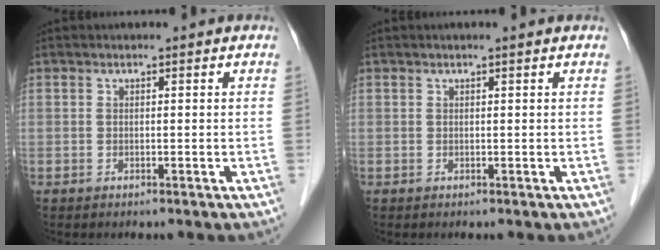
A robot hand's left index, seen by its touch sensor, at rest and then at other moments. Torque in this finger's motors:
{"motor_torque": [0.36, -0.39, 0.10, 0.02]}